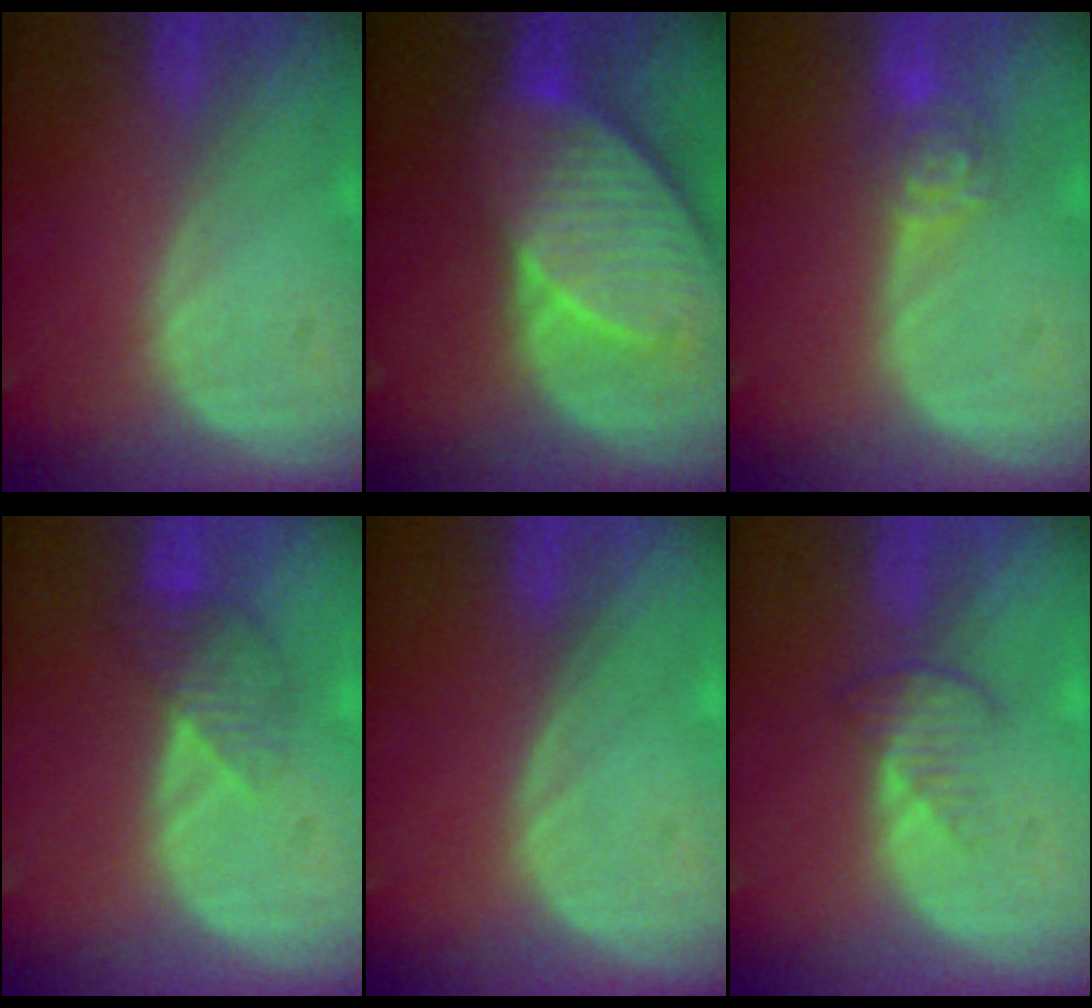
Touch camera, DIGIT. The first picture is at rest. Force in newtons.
{"total": 10.7, "press": 9.4, "slide": 5.1}
{"total": 4.6, "press": 4.2, "slide": 1.9}
{"total": 4.0, "press": 4.0, "slide": 0.6}
{"total": 0.0}
{"total": 3.1, "press": 2.9, "slide": 1.2}